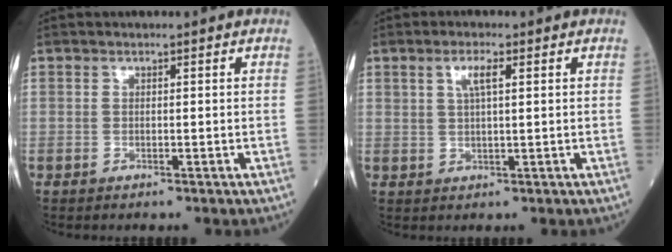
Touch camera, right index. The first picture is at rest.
{"total": 3.2, "force": [1.4, 0.6, 2.8], "torque": [-0.056, 0.004, 0.025]}